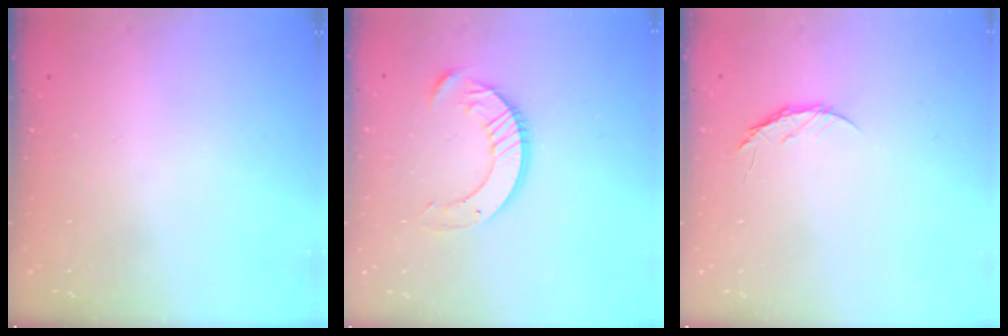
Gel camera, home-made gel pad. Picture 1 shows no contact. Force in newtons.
{"total": 11.7, "press": 11.6, "slide": 1.1}
{"total": 4.2, "press": 4.2, "slide": 0.5}